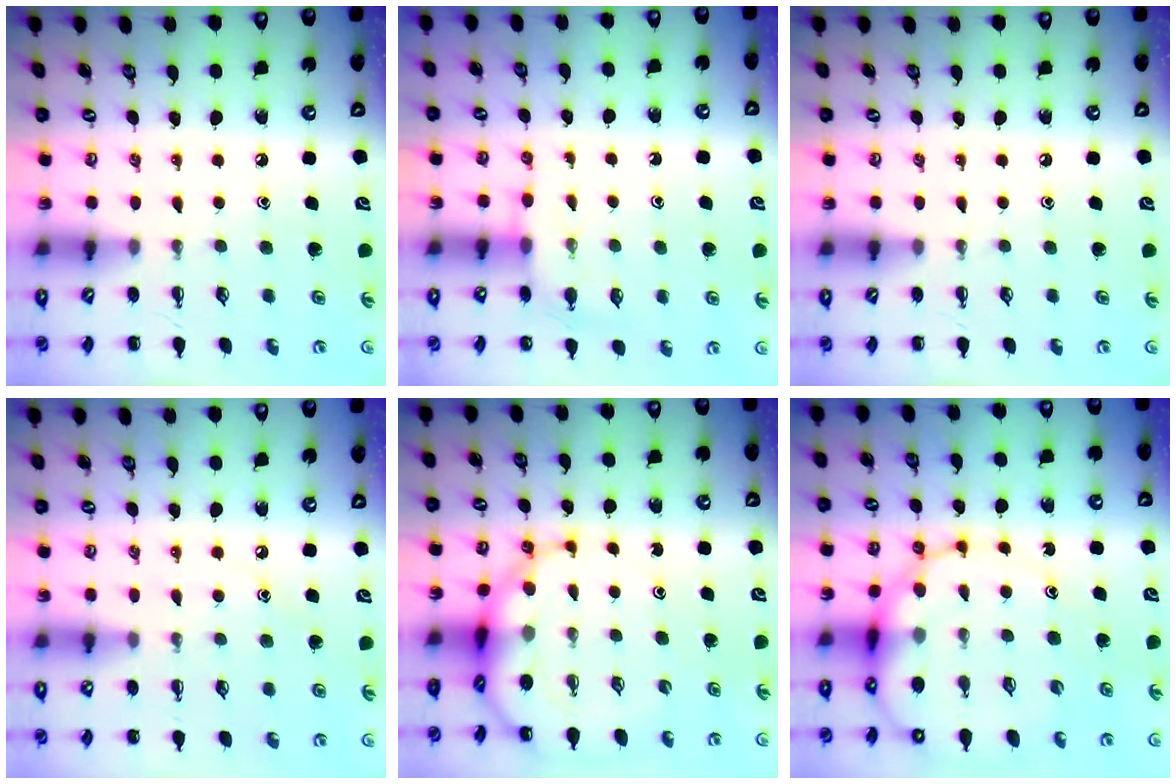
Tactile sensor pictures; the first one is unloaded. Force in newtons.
{"total": 5.7, "press": 5.6, "slide": 1.1}
{"total": 0.0}
{"total": 7.6, "press": 7.4, "slide": 1.8}
{"total": 9.4, "press": 9.0, "slide": 2.7}
{"total": 16.0, "press": 15.6, "slide": 3.4}